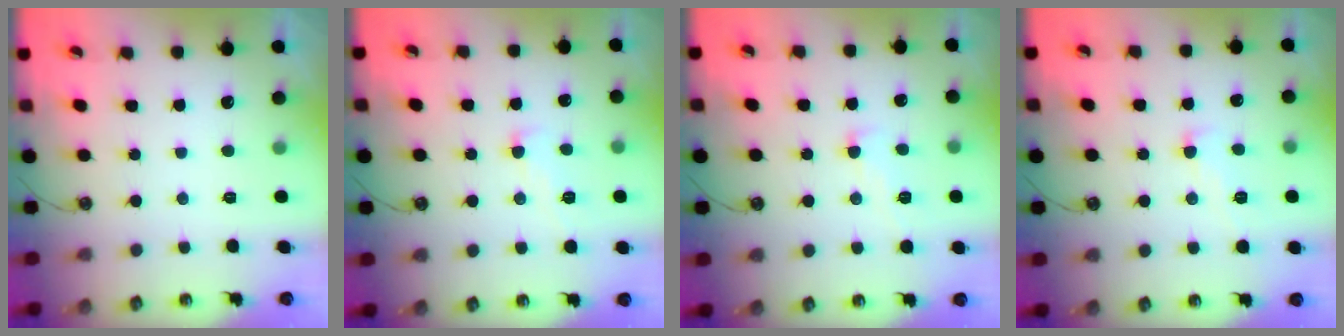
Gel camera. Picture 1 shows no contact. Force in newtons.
{"total": 1.0, "press": 0.7, "slide": 0.7}
{"total": 1.0, "press": 0.7, "slide": 0.7}
{"total": 1.0, "press": 0.7, "slide": 0.7}